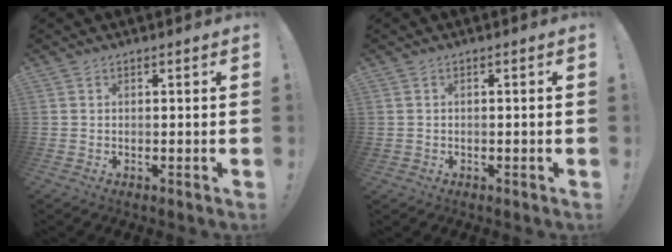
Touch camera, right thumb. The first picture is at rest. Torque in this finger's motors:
{"motor_torque": [0.08, 0.22, -0.28, -0.42, 0.00]}